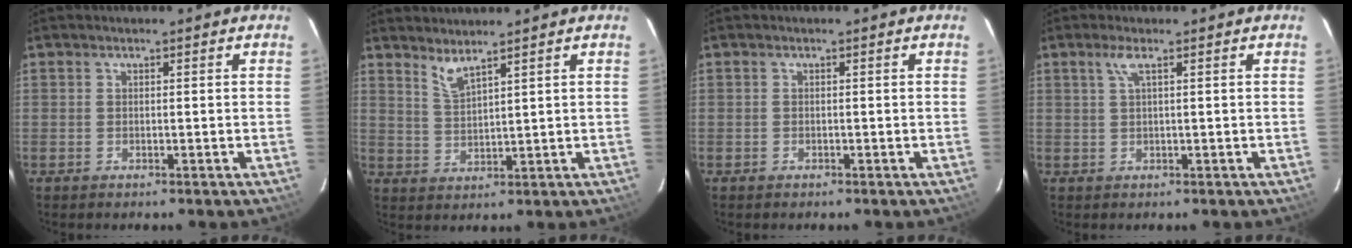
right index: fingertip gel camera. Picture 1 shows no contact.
{"total": 3.5, "force": [3.0, 0.0, 1.7], "torque": [-0.038, -0.004, 0.060]}
{"total": 0.5, "force": [-0.4, 0.3, -0.1], "torque": [0.001, 0.001, -0.008]}
{"total": 1.9, "force": [0.8, -0.3, 1.7], "torque": [-0.033, 0.001, 0.016]}